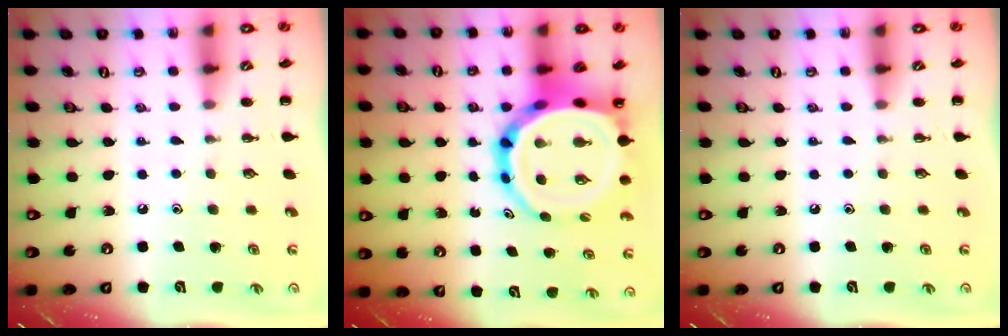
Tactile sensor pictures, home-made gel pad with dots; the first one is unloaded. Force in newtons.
{"total": 17.3, "press": 16.7, "slide": 4.8}
{"total": 0.0}